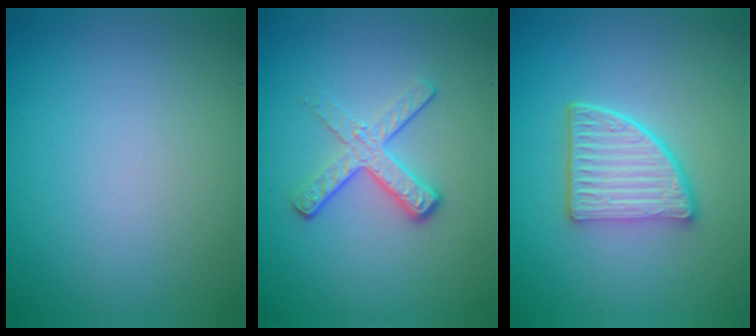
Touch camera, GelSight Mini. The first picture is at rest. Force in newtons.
{"total": 3.5, "press": 2.4, "slide": 2.6}
{"total": 4.8, "press": 3.8, "slide": 2.9}